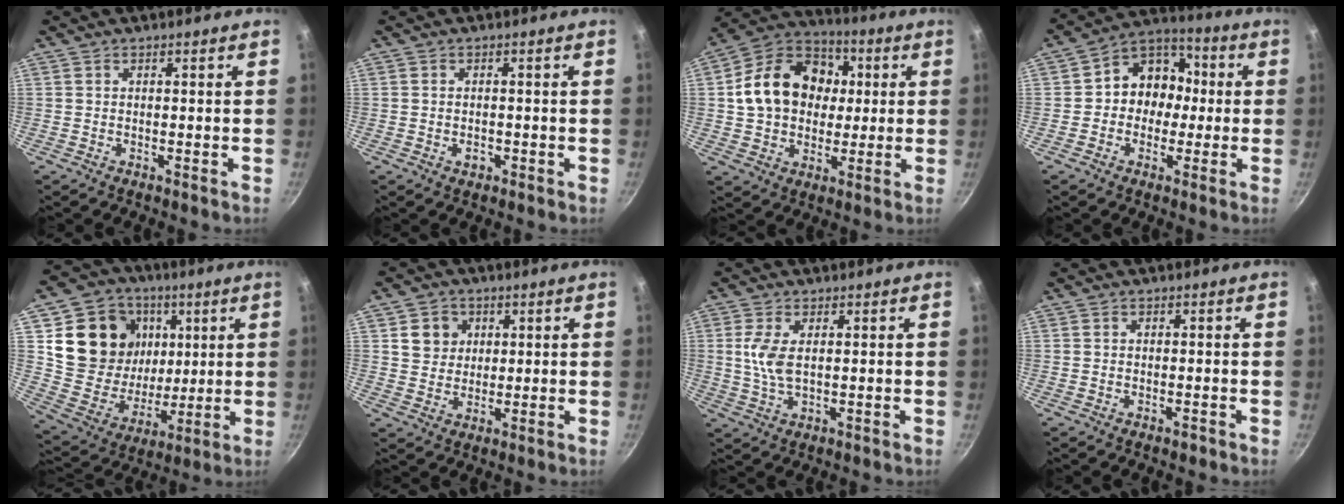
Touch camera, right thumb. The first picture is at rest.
{"total": 1.9, "force": [-0.7, 1.4, 1.1], "torque": [-0.016, 0.003, -0.008]}
{"total": 18.0, "force": [2.3, 14.2, 10.9], "torque": [-0.153, 0.028, 0.028]}
{"total": 10.4, "force": [-0.4, 9.1, 5.1], "torque": [-0.021, 0.035, -0.028]}
{"total": 19.0, "force": [6.1, 16.0, 8.1], "torque": [-0.116, -0.023, 0.115]}
{"total": 5.8, "force": [1.8, 5.3, 1.7], "torque": [0.002, 0.002, 0.030]}
{"total": 5.2, "force": [0.8, 2.3, 4.6], "torque": [-0.105, -0.001, 0.018]}
{"total": 1.1, "force": [-0.7, 0.6, 0.6], "torque": [-0.011, 0.004, -0.008]}